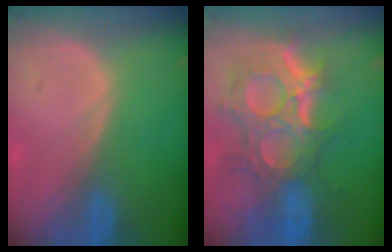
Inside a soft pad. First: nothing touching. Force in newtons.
{"total": 12.0, "press": 10.6, "slide": 5.6}